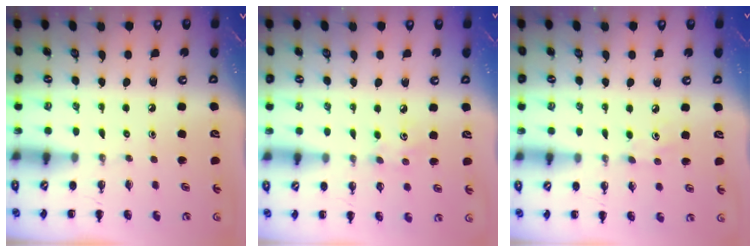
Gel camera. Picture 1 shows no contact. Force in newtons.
{"total": 3.8, "press": 3.7, "slide": 0.9}
{"total": 3.8, "press": 3.7, "slide": 0.8}